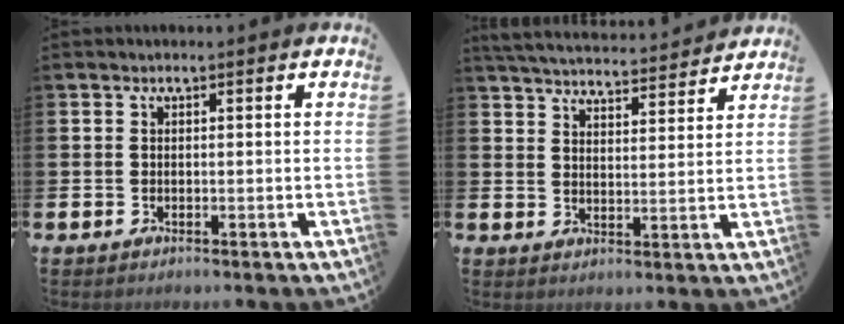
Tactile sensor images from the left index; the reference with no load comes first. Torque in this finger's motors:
{"motor_torque": [0.17, -1.96, 0.10, 0.00]}